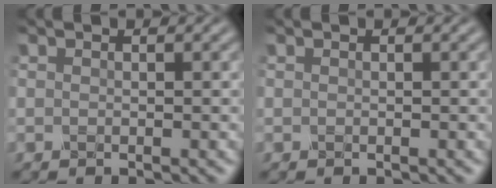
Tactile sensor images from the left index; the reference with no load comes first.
{"total": 0.0}